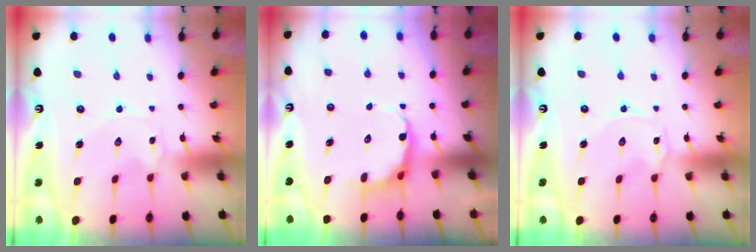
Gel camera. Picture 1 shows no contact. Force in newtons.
{"total": 7.0, "press": 6.6, "slide": 2.2}
{"total": 0.8, "press": 0.8, "slide": 0.1}